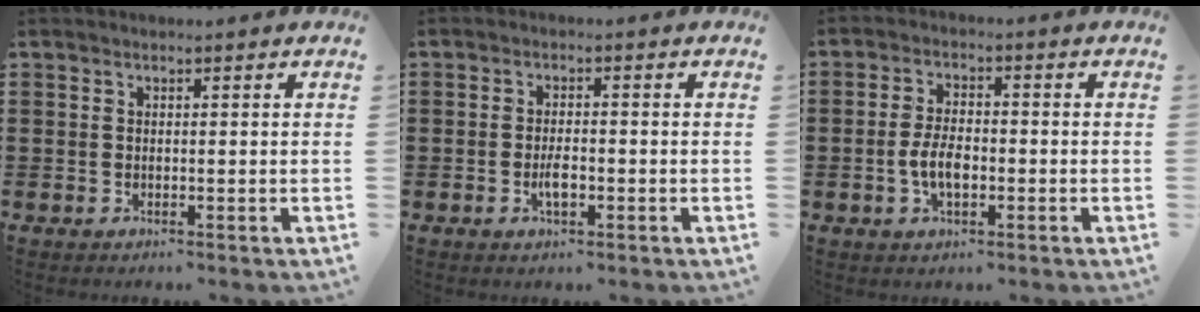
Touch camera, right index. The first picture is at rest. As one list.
[{"total": 3.0, "force": [-1.0, 0.8, 2.7], "torque": [-0.056, -0.007, -0.019]}, {"total": 4.8, "force": [-1.2, 2.3, 4.1], "torque": [-0.093, 0.000, -0.027]}]